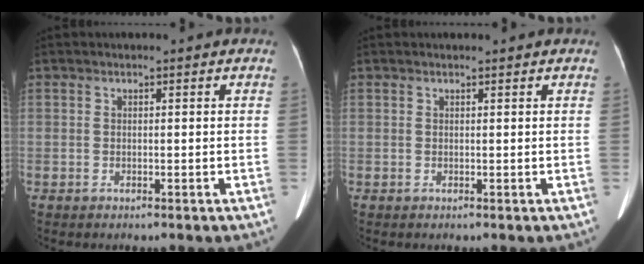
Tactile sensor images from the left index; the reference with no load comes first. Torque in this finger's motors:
{"motor_torque": [0.02, 0.02, -0.02, 0.00]}